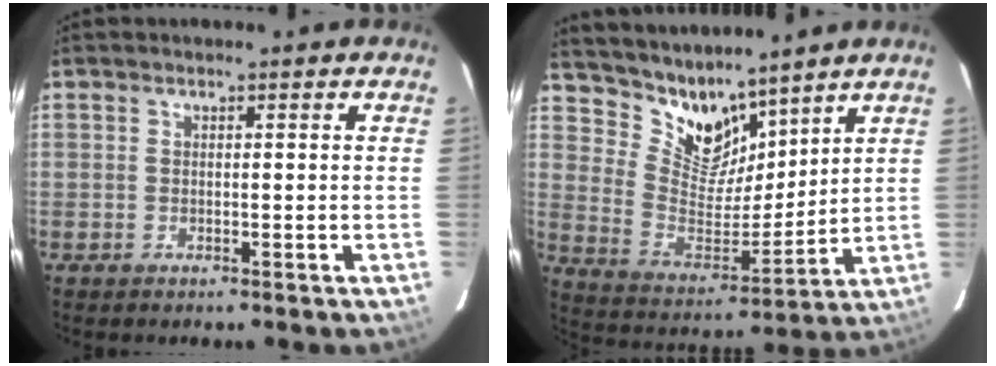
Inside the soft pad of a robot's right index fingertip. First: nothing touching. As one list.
[{"total": 12.5, "force": [10.6, 5.4, 3.9], "torque": [-0.080, -0.006, 0.209]}]